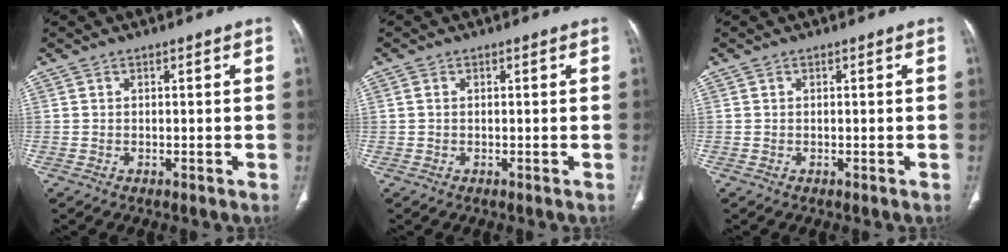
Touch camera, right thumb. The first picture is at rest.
{"total": 0.7, "force": [0.2, 0.5, 0.4], "torque": [-0.007, 0.003, 0.005]}
{"total": 0.0}